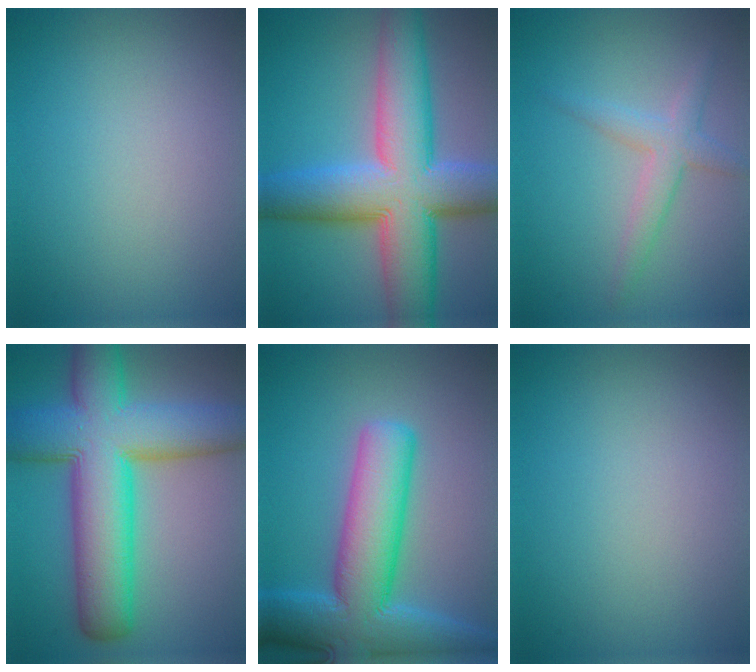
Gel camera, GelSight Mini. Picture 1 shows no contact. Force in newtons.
{"total": 12.7, "press": 12.7, "slide": 0.4}
{"total": 2.6, "press": 2.6, "slide": 0.1}
{"total": 13.4, "press": 13.4, "slide": 0.3}
{"total": 11.1, "press": 11.1, "slide": 0.6}
{"total": 0.0}